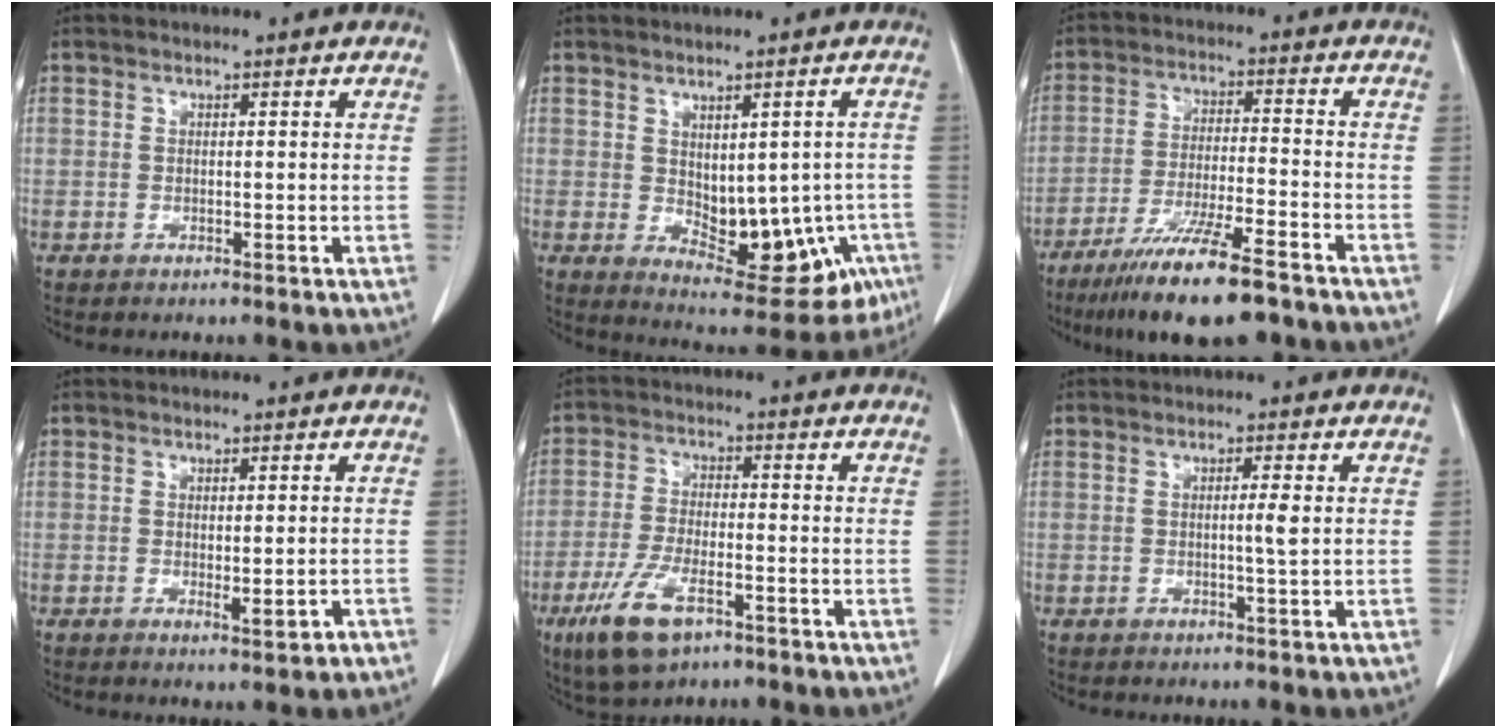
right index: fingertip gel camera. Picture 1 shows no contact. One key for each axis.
{"total": 12.7, "fx": -2.7, "fy": 6.5, "fz": 10.6, "tx": -0.126, "ty": 0.001, "tz": -0.013}
{"total": 13.5, "fx": -9.8, "fy": 1.2, "fz": 9.3, "tx": -0.168, "ty": -0.036, "tz": -0.164}
{"total": 2.6, "fx": -0.9, "fy": 0.6, "fz": 2.4, "tx": -0.033, "ty": -0.007, "tz": -0.006}
{"total": 9.1, "fx": -5.0, "fy": 3.2, "fz": 6.9, "tx": -0.146, "ty": -0.017, "tz": -0.087}
{"total": 1.9, "fx": 0.1, "fy": -0.4, "fz": 1.8, "tx": -0.031, "ty": -0.002, "tz": 0.001}